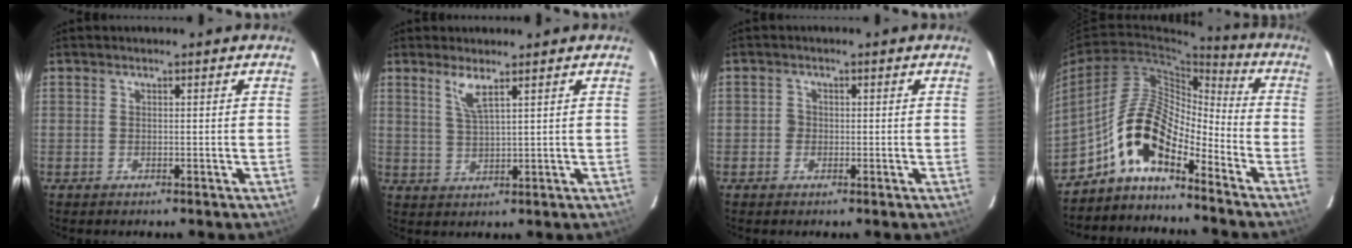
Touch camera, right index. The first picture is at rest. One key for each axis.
{"total": 3.7, "fx": 2.4, "fy": 0.1, "fz": 2.8, "tx": -0.059, "ty": -0.005, "tz": 0.047}
{"total": 1.5, "fx": -0.4, "fy": 1.5, "fz": 0.2, "tx": -0.001, "ty": 0.003, "tz": -0.007}
{"total": 11.2, "fx": -7.4, "fy": 4.0, "fz": 7.4, "tx": -0.146, "ty": 0.022, "tz": -0.149}